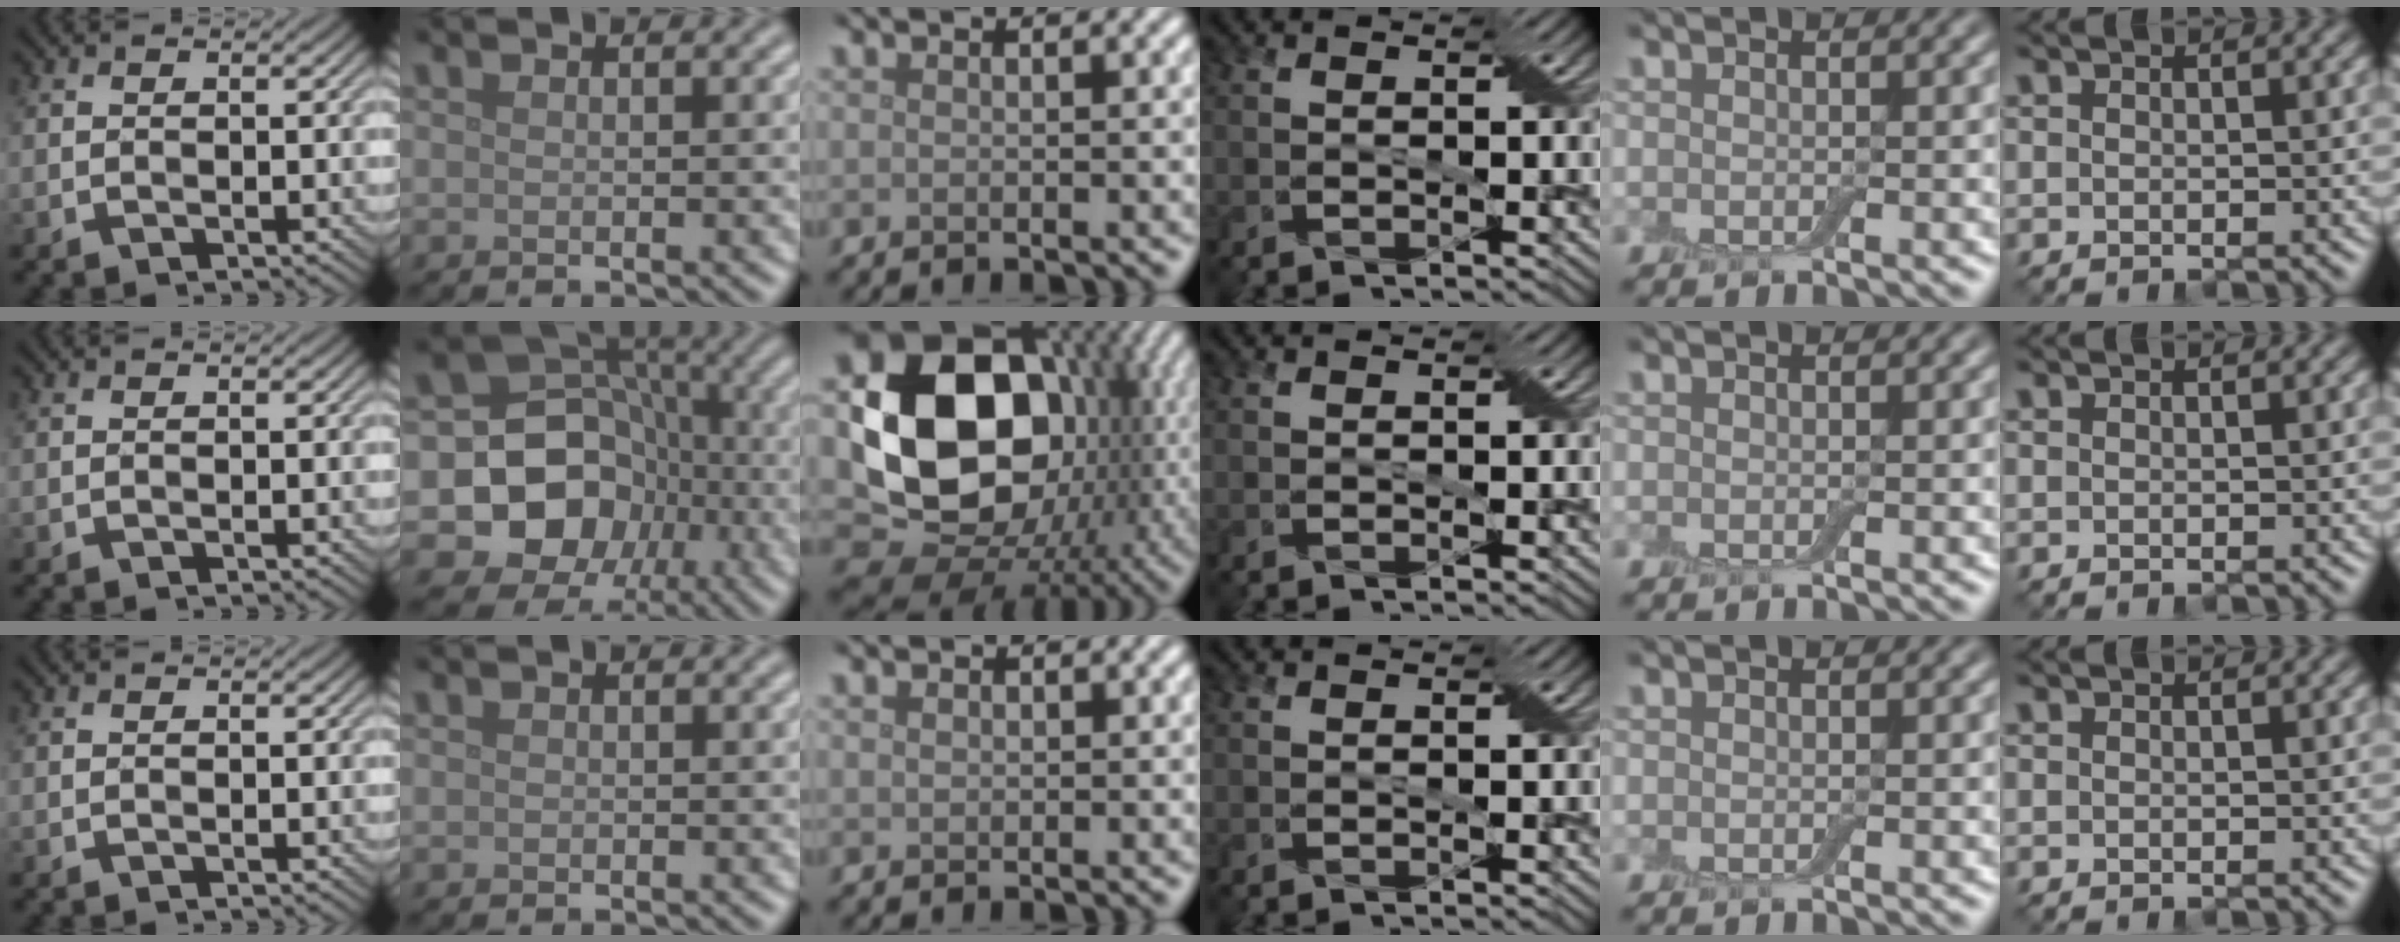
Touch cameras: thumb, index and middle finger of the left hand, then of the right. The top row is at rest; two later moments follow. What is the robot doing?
{"motion": "press", "object": "electronic device side button"}